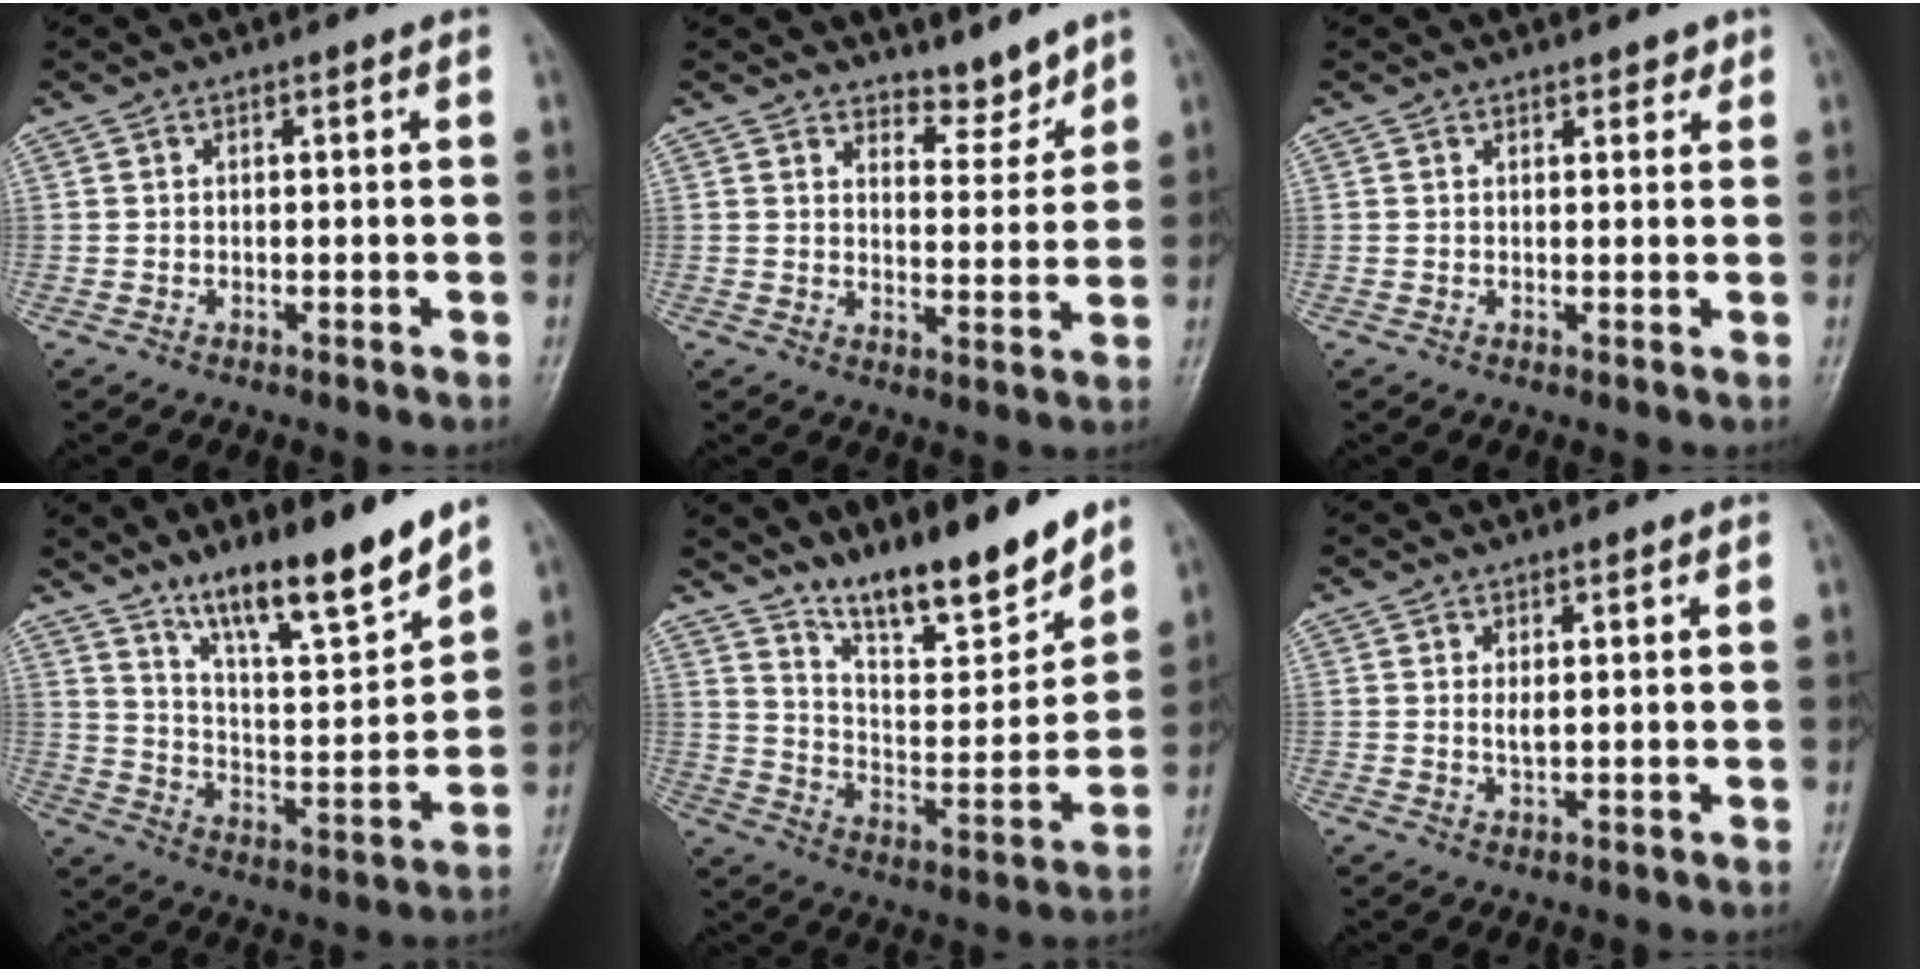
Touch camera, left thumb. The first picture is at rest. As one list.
[{"total": 6.1, "force": [5.7, 2.0, 1.0], "torque": [0.011, -0.056, 0.099]}, {"total": 1.8, "force": [1.5, 1.0, 0.6], "torque": [0.009, -0.007, 0.014]}, {"total": 15.6, "force": [11.9, 2.5, 9.7], "torque": [-0.137, -0.079, 0.208]}, {"total": 16.4, "force": [13.3, 3.6, 8.8], "torque": [-0.104, -0.088, 0.233]}, {"total": 1.8, "force": [0.7, 0.7, 1.5], "torque": [-0.026, -0.007, 0.014]}]